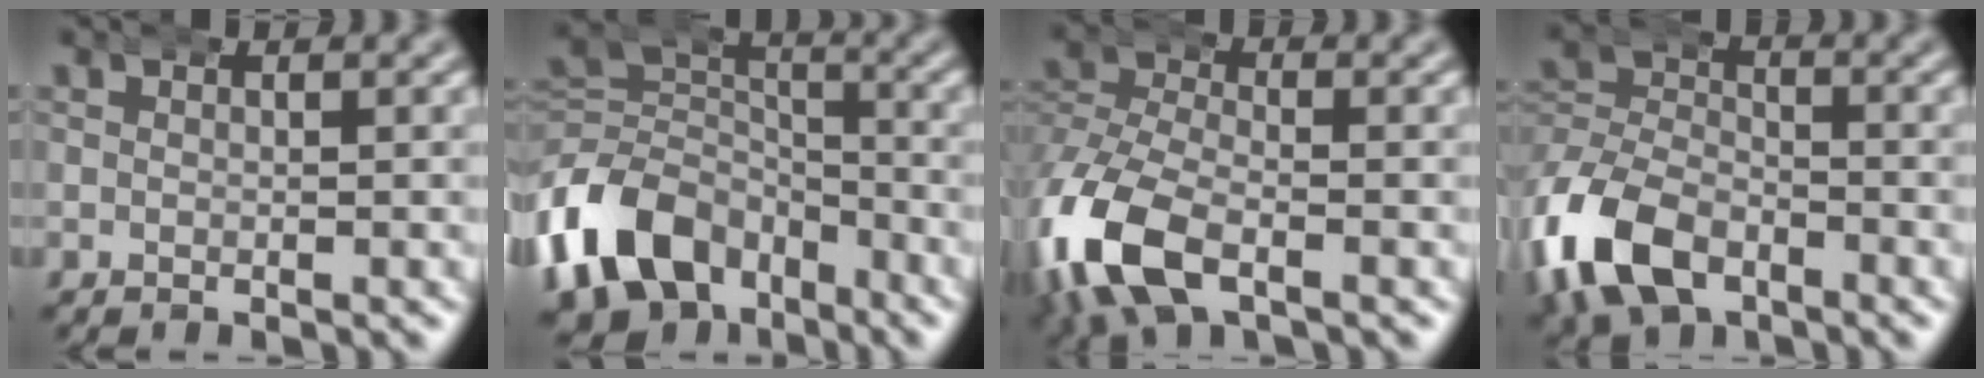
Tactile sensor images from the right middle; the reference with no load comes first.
{"total": 10.0, "force": [-4.1, 7.8, 4.8], "torque": [-0.098, -0.039, -0.062]}
{"total": 7.5, "force": [-3.1, 4.8, 4.8], "torque": [-0.132, -0.027, -0.040]}
{"total": 9.2, "force": [-4.1, 7.2, 4.2], "torque": [-0.111, -0.034, -0.061]}